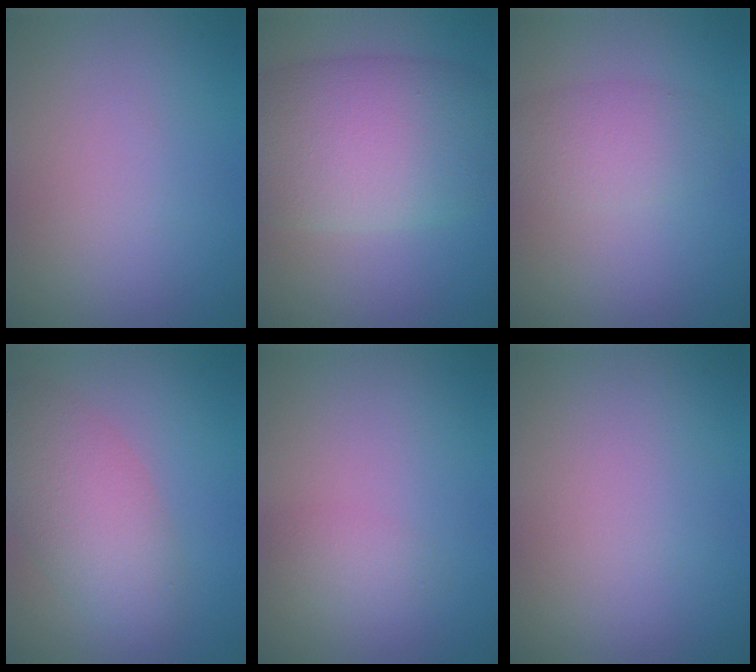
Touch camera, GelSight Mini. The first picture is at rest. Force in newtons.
{"total": 11.3, "press": 11.3, "slide": 0.5}
{"total": 2.9, "press": 2.9, "slide": 0.2}
{"total": 5.4, "press": 5.4, "slide": 0.1}
{"total": 1.6, "press": 1.6, "slide": 0.1}
{"total": 0.0}